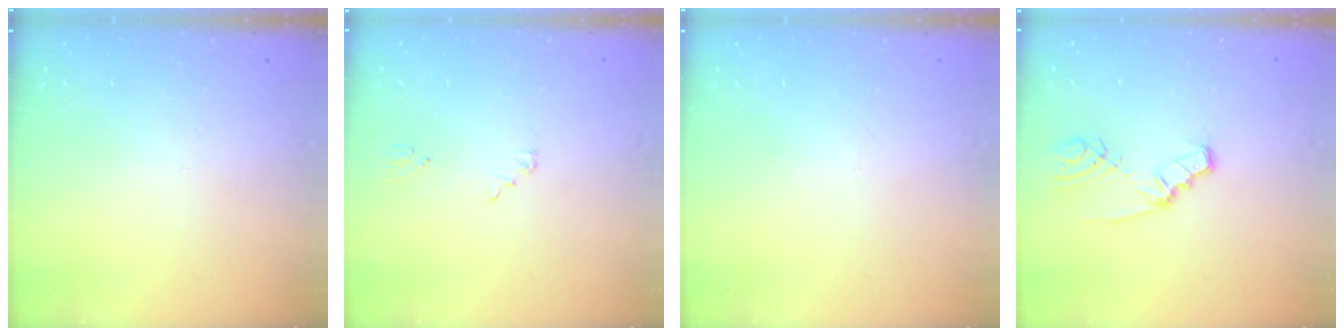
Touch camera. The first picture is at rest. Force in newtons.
{"total": 1.0, "press": 1.0, "slide": 0.1}
{"total": 1.5, "press": 1.4, "slide": 0.2}
{"total": 3.7, "press": 3.7, "slide": 0.3}